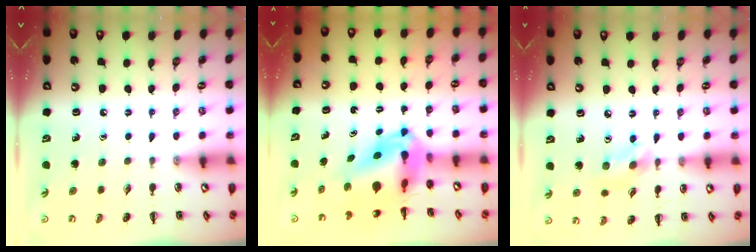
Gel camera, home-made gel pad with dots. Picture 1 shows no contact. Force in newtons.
{"total": 8.3, "press": 7.9, "slide": 2.5}
{"total": 2.9, "press": 2.9, "slide": 0.7}